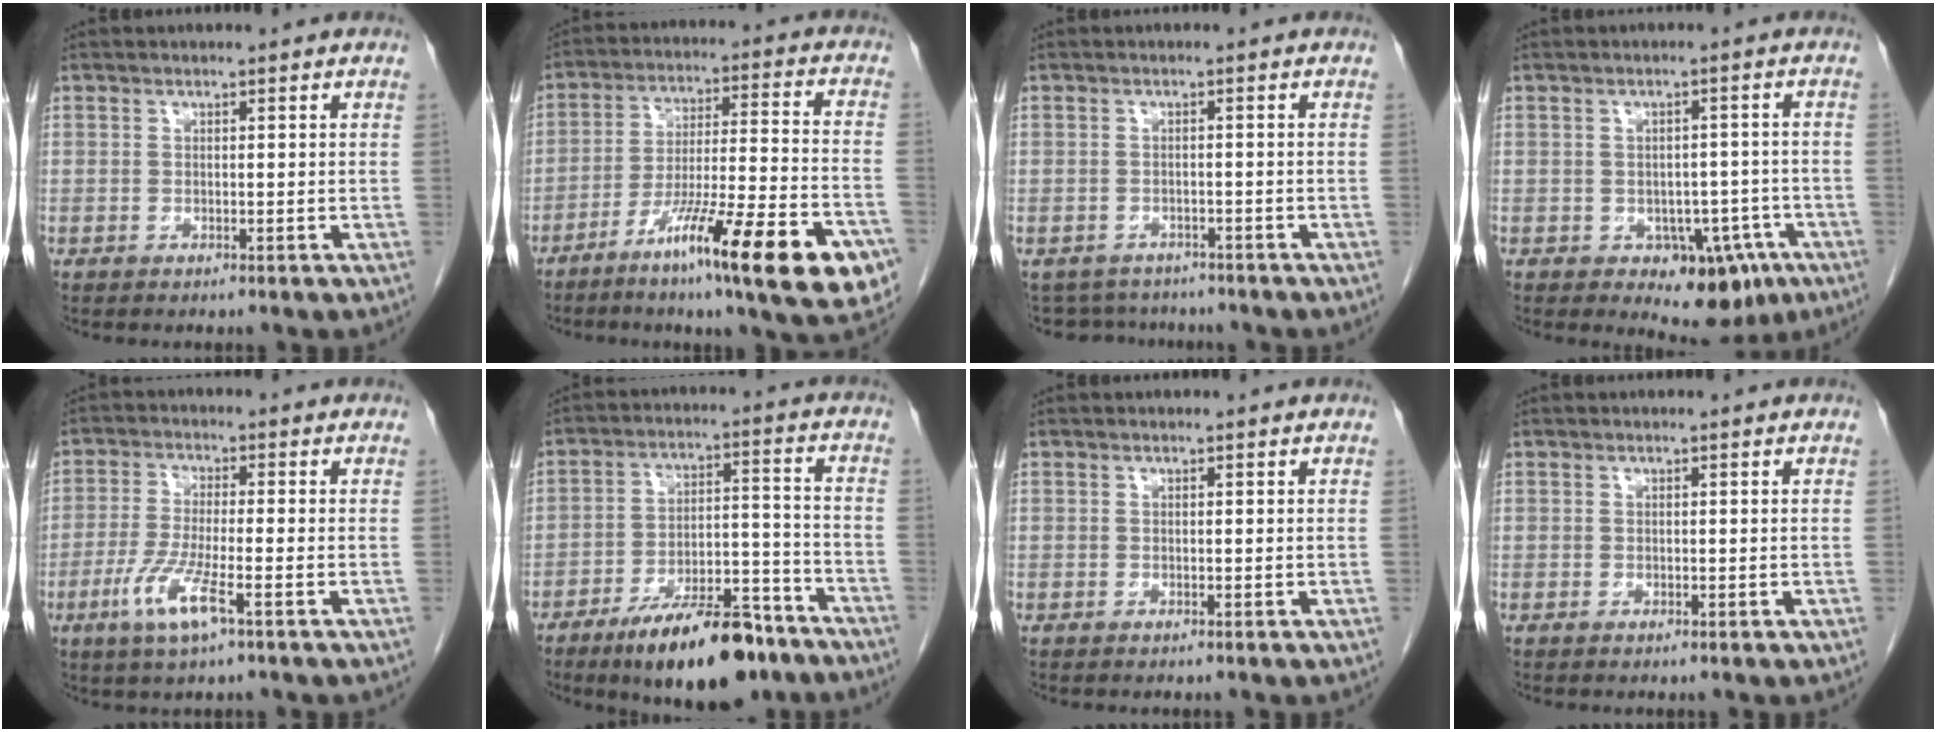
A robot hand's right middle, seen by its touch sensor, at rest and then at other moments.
{"total": 20.8, "force": [-11.3, 1.7, 17.4], "torque": [-0.216, -0.020, -0.175]}
{"total": 6.1, "force": [-5.5, 2.6, 0.3], "torque": [-0.005, 0.005, -0.074]}
{"total": 8.0, "force": [-3.9, 4.7, 5.1], "torque": [-0.044, 0.009, -0.040]}
{"total": 7.1, "force": [-3.3, 0.6, 6.3], "torque": [-0.135, -0.016, -0.063]}
{"total": 16.1, "force": [-11.6, 4.5, 10.1], "torque": [-0.139, 0.018, -0.185]}
{"total": 0.0}
{"total": 0.0}